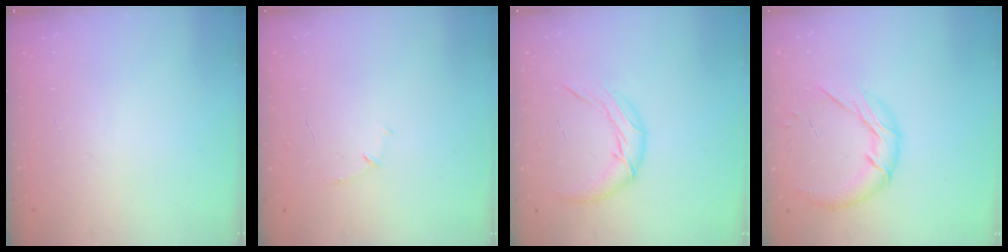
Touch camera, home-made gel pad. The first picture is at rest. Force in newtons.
{"total": 4.3, "press": 4.2, "slide": 1.1}
{"total": 11.2, "press": 10.9, "slide": 2.4}
{"total": 13.0, "press": 12.9, "slide": 1.2}